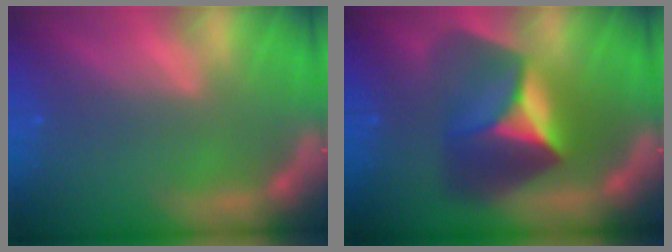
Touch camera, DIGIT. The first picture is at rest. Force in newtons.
{"total": 9.0}